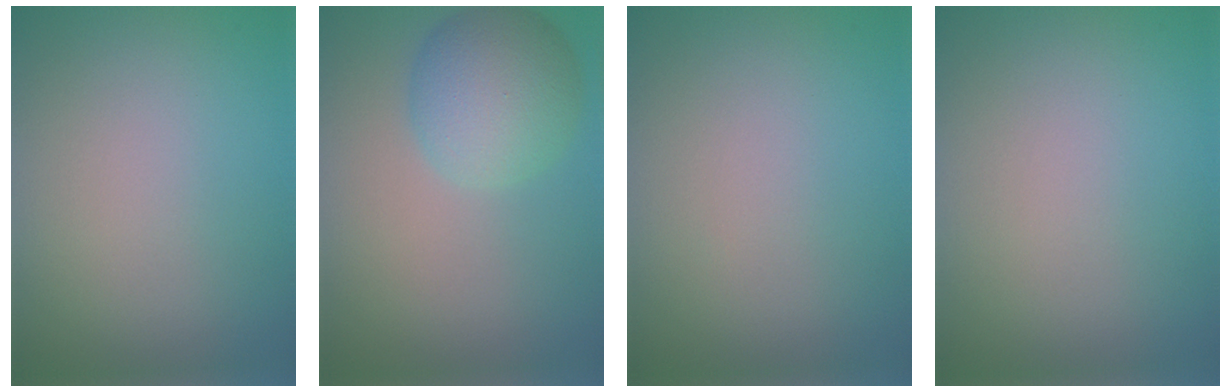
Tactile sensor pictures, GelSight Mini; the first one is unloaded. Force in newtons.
{"total": 5.4, "press": 5.4, "slide": 0.3}
{"total": 0.0}
{"total": 0.0}